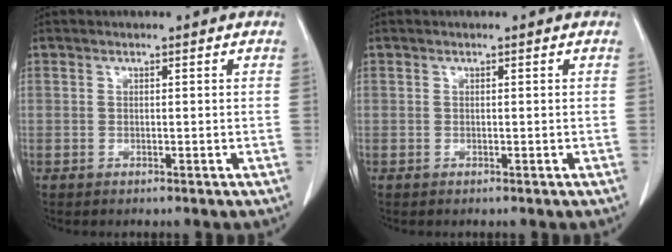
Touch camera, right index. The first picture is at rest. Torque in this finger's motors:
{"motor_torque": [0.00, 0.00, 0.00, 0.00]}